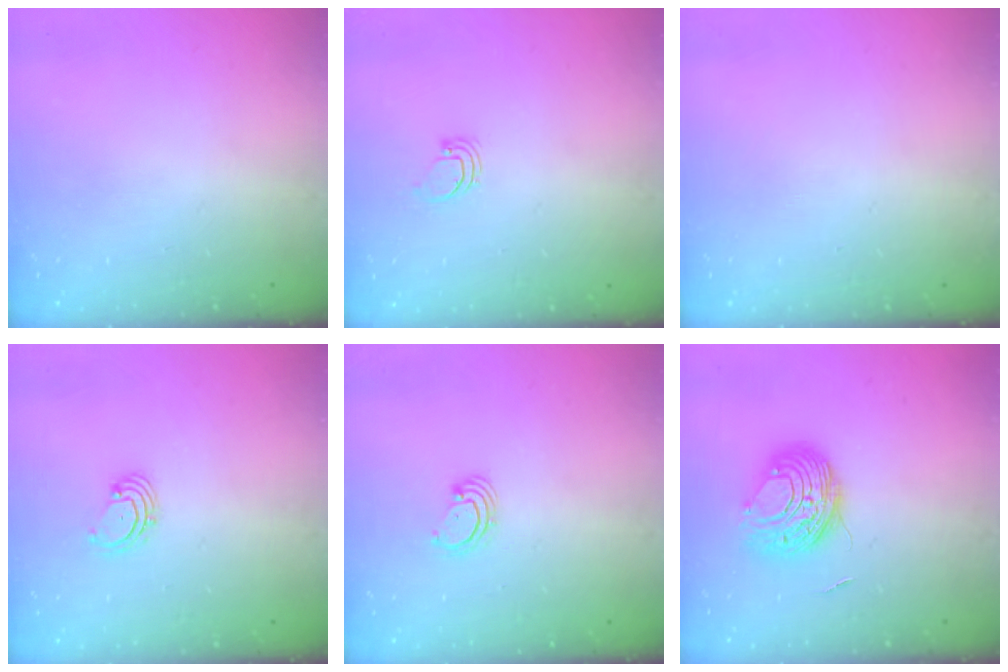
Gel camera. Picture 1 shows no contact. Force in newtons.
{"total": 0.9, "press": 0.9, "slide": 0.0}
{"total": 0.0}
{"total": 2.0, "press": 1.9, "slide": 0.6}
{"total": 2.5, "press": 2.5, "slide": 0.3}
{"total": 9.4, "press": 9.4, "slide": 0.8}